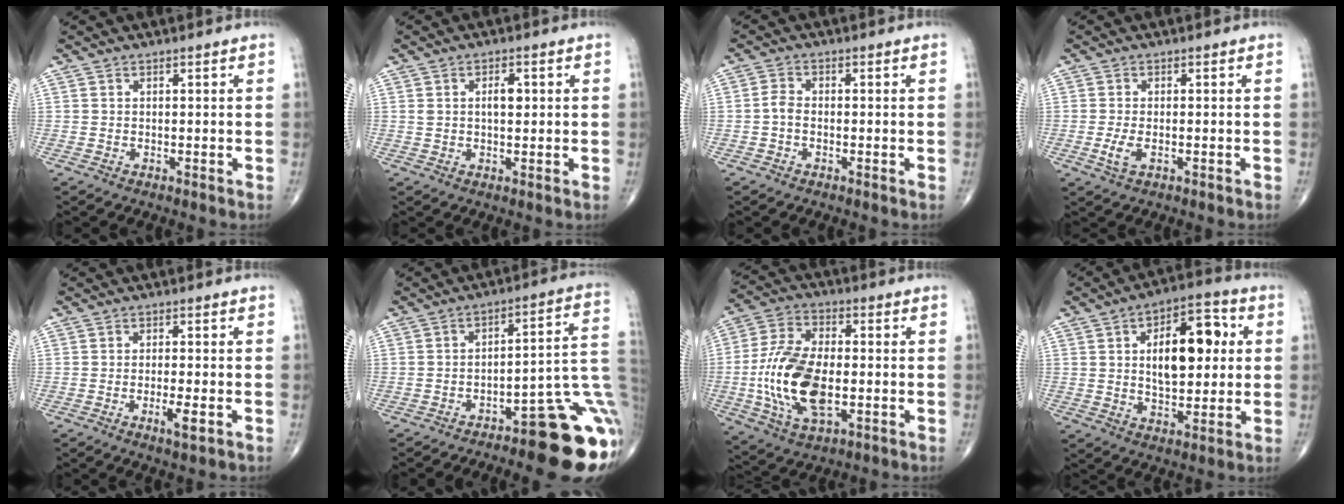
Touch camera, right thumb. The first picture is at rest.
{"total": 3.1, "force": [0.6, 1.5, 2.7], "torque": [-0.042, 0.002, 0.010]}
{"total": 2.3, "force": [-0.6, 1.5, 1.7], "torque": [-0.028, 0.009, -0.017]}
{"total": 3.0, "force": [-0.9, 1.4, 2.5], "torque": [-0.058, -0.003, -0.017]}
{"total": 3.6, "force": [-1.4, 0.6, 3.2], "torque": [-0.056, -0.004, -0.026]}
{"total": 20.4, "force": [-9.4, 5.6, 17.2], "torque": [-0.139, 0.066, -0.123]}
{"total": 17.4, "force": [-2.5, 9.1, 14.6], "torque": [-0.290, 0.008, -0.042]}
{"total": 15.3, "force": [2.8, 8.0, 12.8], "torque": [-0.160, 0.008, 0.039]}